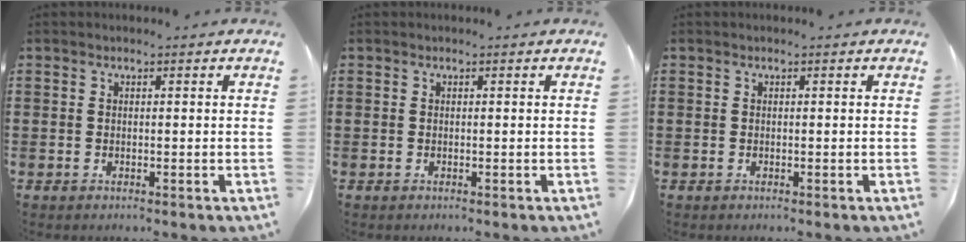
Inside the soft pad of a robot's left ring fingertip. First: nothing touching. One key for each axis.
{"total": 0.0}
{"total": 0.0}